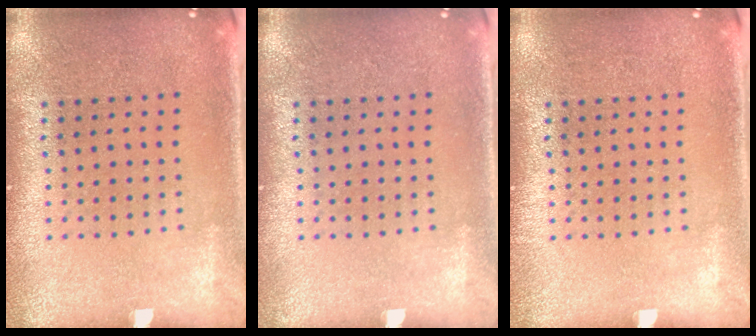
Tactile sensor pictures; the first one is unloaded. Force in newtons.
{"total": 0.0}
{"total": 0.0}